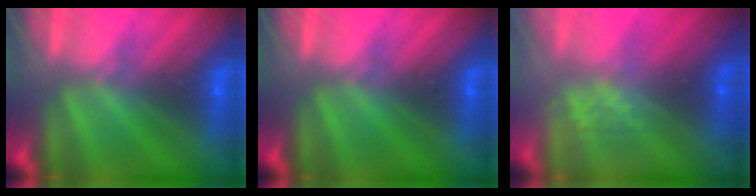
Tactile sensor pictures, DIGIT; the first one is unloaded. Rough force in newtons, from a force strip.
{"total": 0.0}
{"total": 2.8}